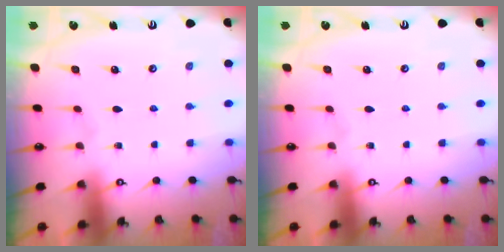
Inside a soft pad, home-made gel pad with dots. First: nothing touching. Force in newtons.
{"total": 0.0}